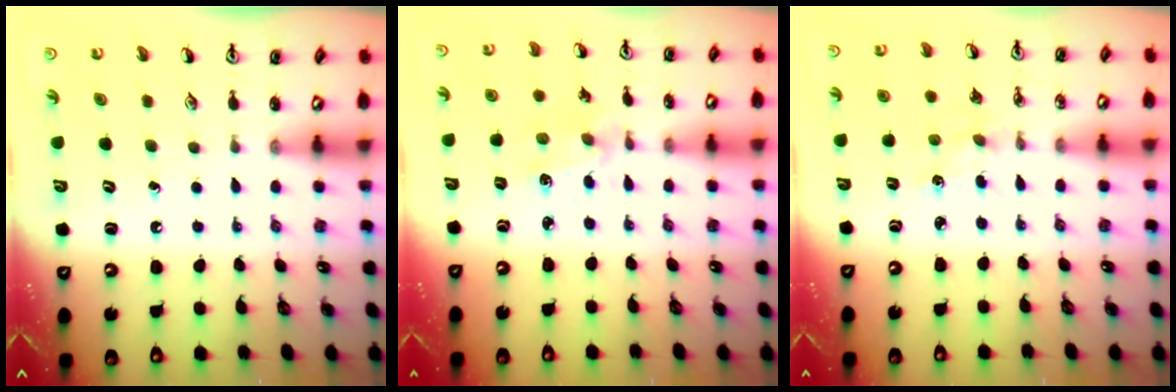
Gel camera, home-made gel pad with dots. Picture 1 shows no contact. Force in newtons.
{"total": 1.8, "press": 1.8, "slide": 0.3}
{"total": 1.5, "press": 1.5, "slide": 0.2}